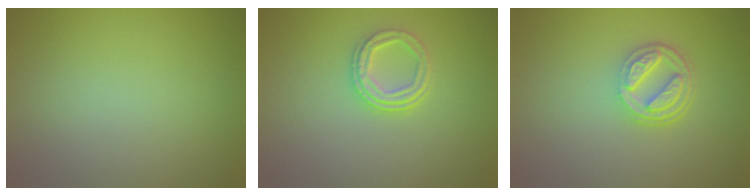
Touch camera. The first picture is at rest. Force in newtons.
{"total": 3.0, "press": 2.3, "slide": 1.9}
{"total": 4.2, "press": 3.1, "slide": 2.8}